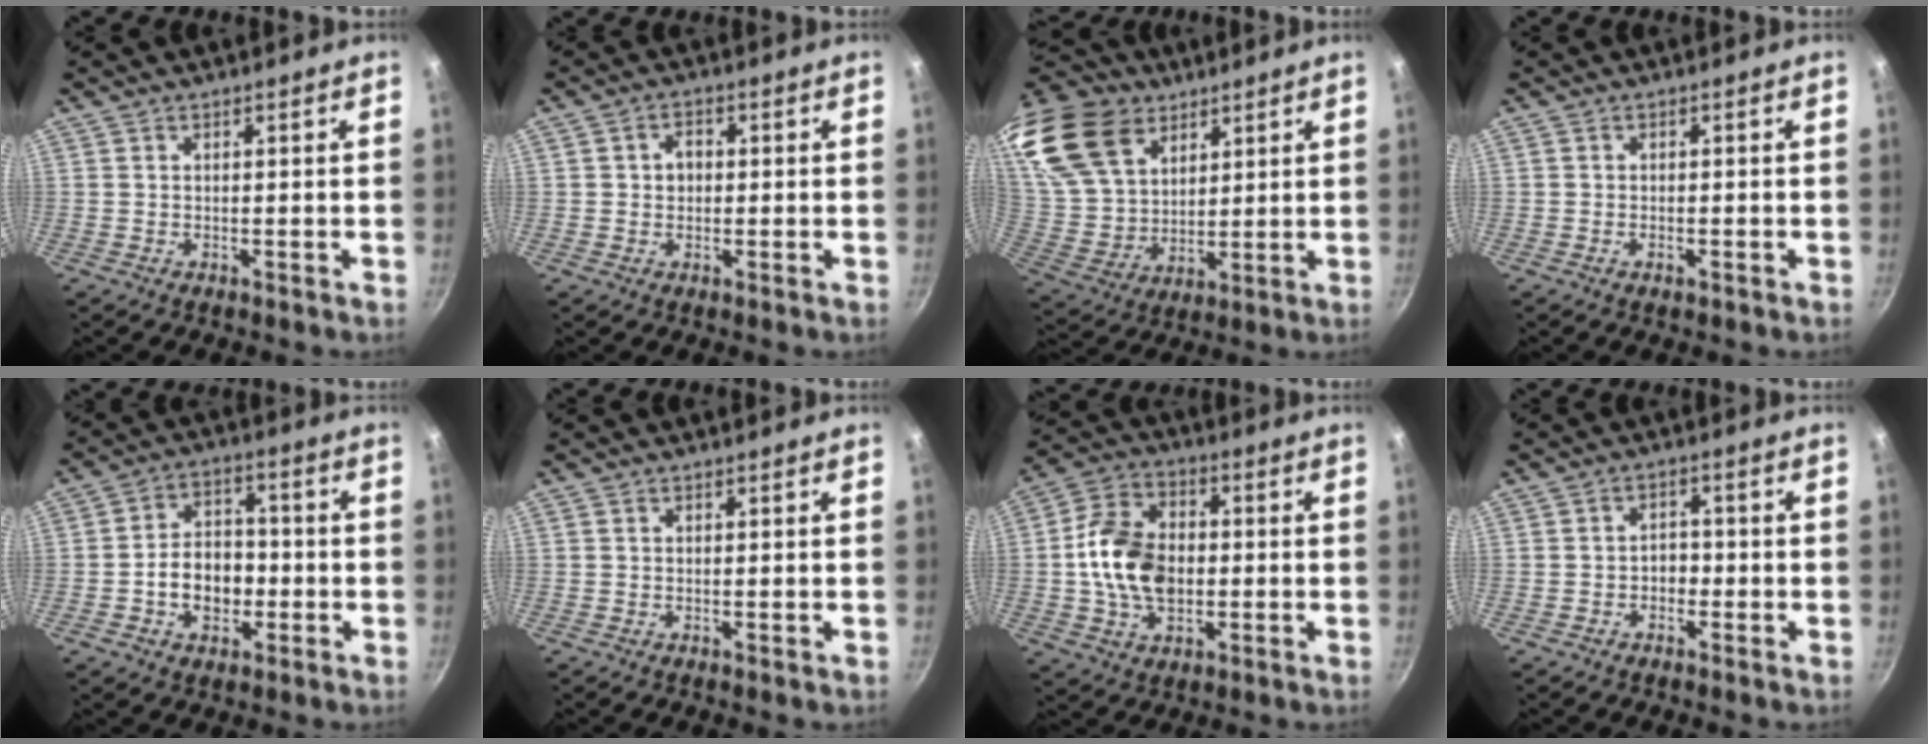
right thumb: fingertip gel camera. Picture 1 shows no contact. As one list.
[{"total": 3.2, "force": [0.2, 2.6, 1.9], "torque": [-0.012, 0.009, 0.000]}, {"total": 24.1, "force": [14.6, 15.5, 11.3], "torque": [-0.233, -0.034, 0.287]}, {"total": 1.4, "force": [-0.6, 0.6, 1.0], "torque": [-0.021, 0.002, -0.014]}, {"total": 9.6, "force": [-2.3, 7.1, 6.1], "torque": [-0.070, 0.024, -0.043]}, {"total": 0.0}, {"total": 14.0, "force": [-0.7, 9.6, 10.1], "torque": [-0.163, 0.019, -0.022]}, {"total": 2.7, "force": [-1.1, 2.0, 1.4], "torque": [0.001, 0.016, -0.019]}]